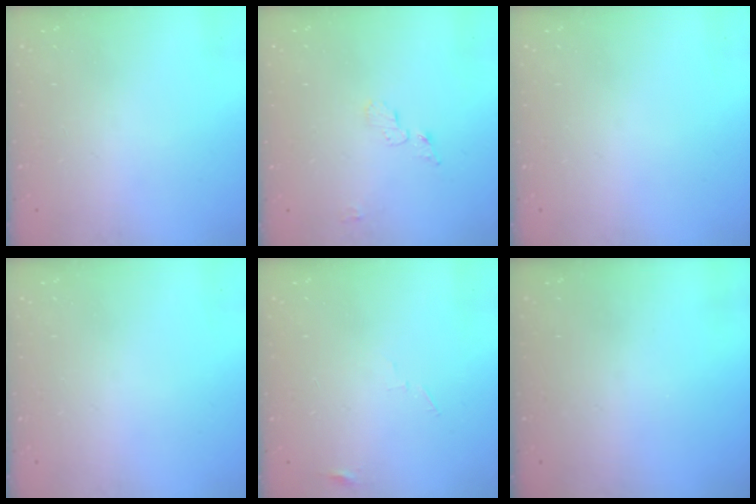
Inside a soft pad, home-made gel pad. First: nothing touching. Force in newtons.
{"total": 4.8, "press": 4.8, "slide": 0.4}
{"total": 0.0}
{"total": 0.0}
{"total": 3.3, "press": 3.3, "slide": 0.3}
{"total": 0.0}